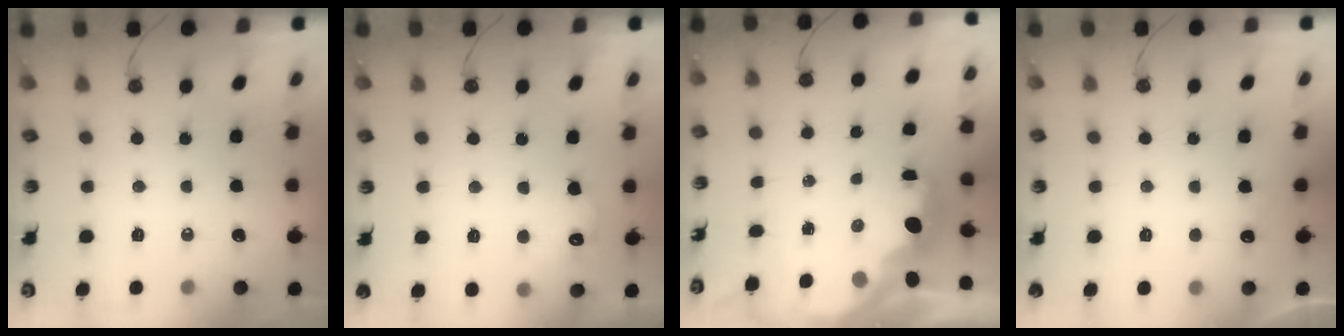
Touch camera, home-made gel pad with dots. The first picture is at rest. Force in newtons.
{"total": 9.7, "press": 9.7, "slide": 0.5}
{"total": 3.4, "press": 3.3, "slide": 0.4}
{"total": 3.8, "press": 3.6, "slide": 1.3}